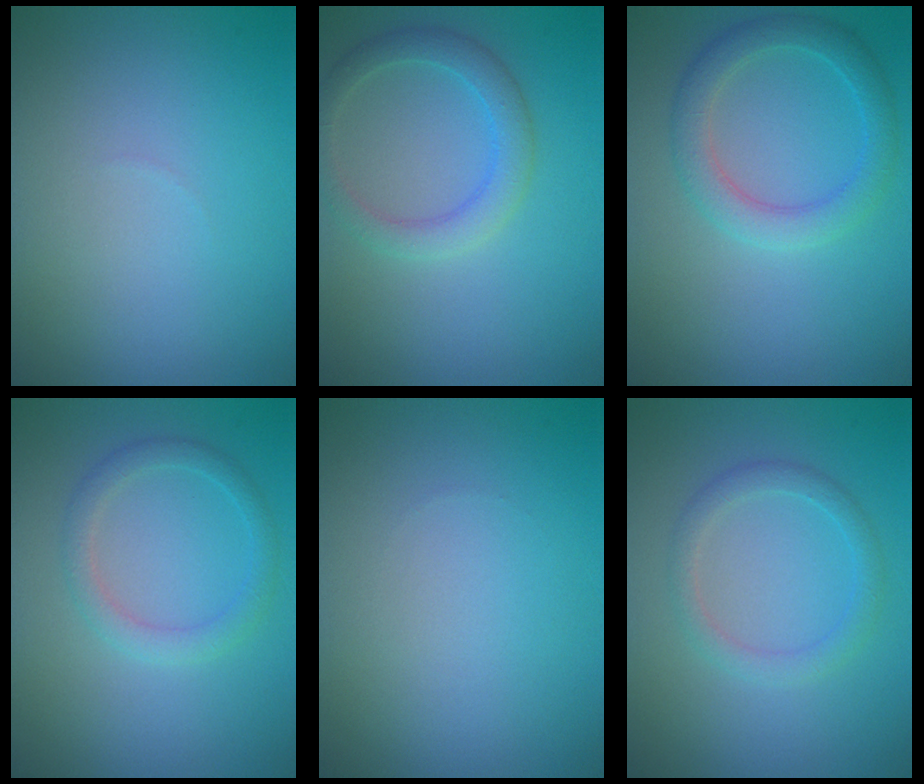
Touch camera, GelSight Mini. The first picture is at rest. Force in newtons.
{"total": 2.8, "press": 2.8, "slide": 0.1}
{"total": 3.2, "press": 3.2, "slide": 0.2}
{"total": 2.0, "press": 2.0, "slide": 0.0}
{"total": 0.0}
{"total": 1.9, "press": 1.9, "slide": 0.1}